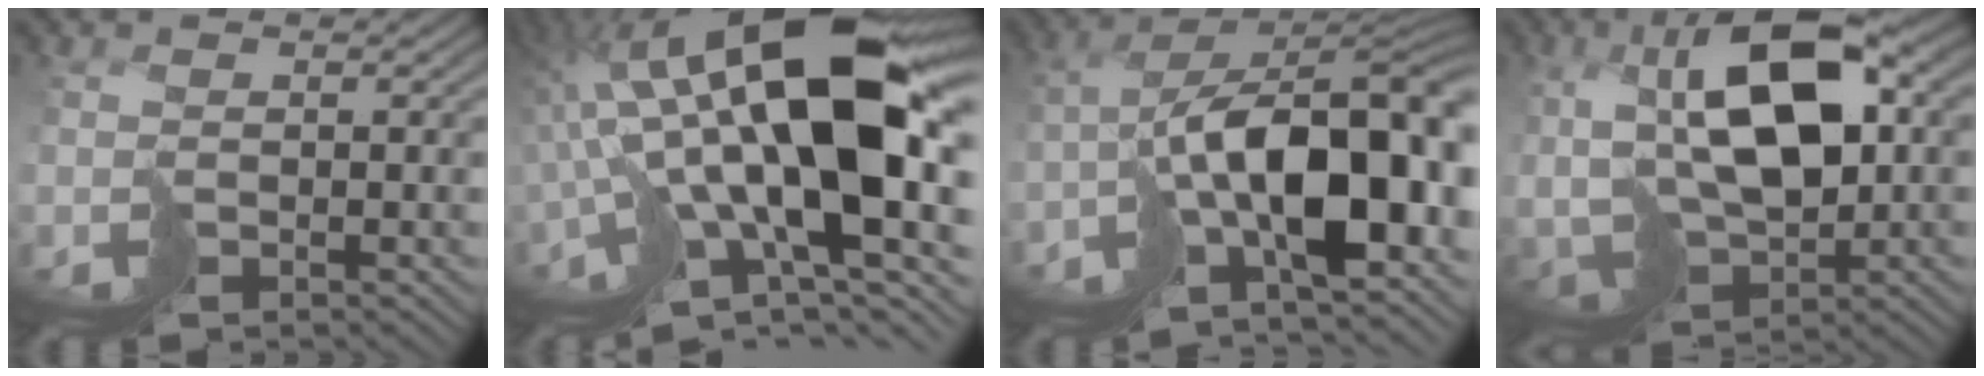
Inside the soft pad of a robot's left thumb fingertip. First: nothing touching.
{"total": 19.7, "force": [0.2, 8.7, 17.6], "torque": [-0.320, 0.018, -0.001]}
{"total": 14.5, "force": [-4.8, 6.0, 12.3], "torque": [-0.185, -0.004, -0.077]}
{"total": 14.6, "force": [4.0, 7.0, 12.1], "torque": [-0.242, 0.008, 0.084]}